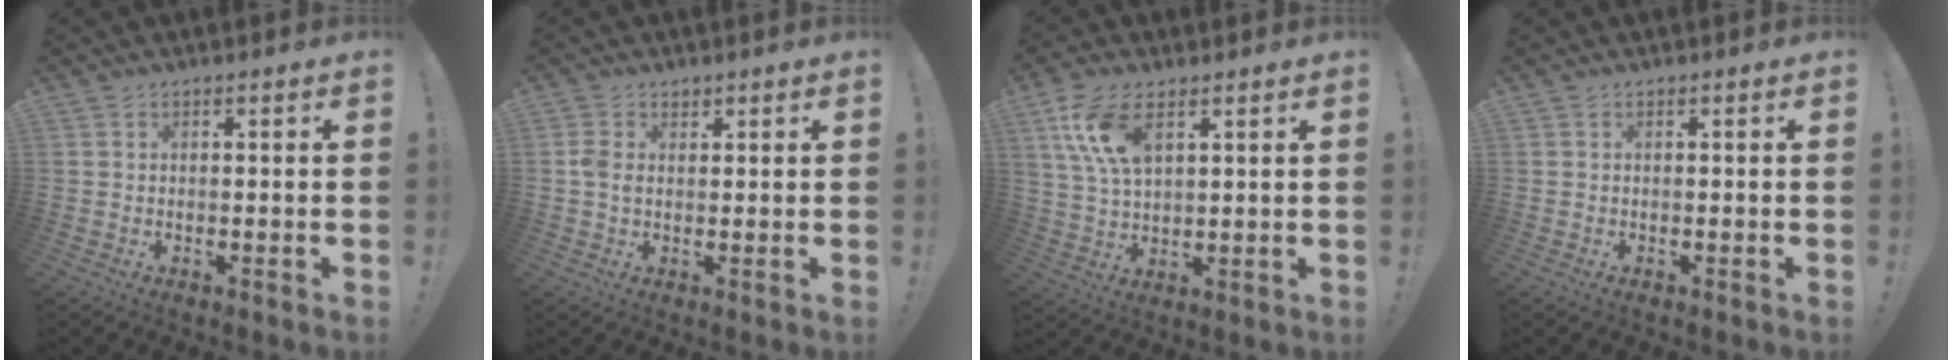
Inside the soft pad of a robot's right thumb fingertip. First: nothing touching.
{"total": 3.1, "force": [1.1, 2.1, 2.0], "torque": [-0.040, 0.002, 0.021]}
{"total": 11.7, "force": [5.4, 6.0, 8.5], "torque": [-0.177, -0.013, 0.099]}
{"total": 0.0}